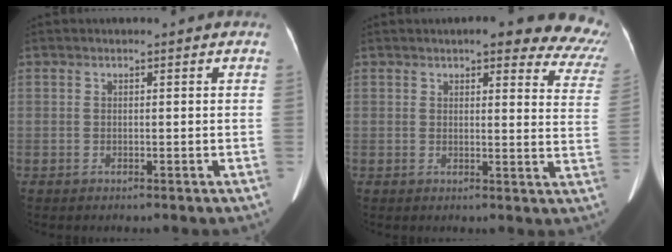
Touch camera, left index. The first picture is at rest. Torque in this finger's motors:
{"motor_torque": [0.74, -0.85, 0.22, 0.07]}